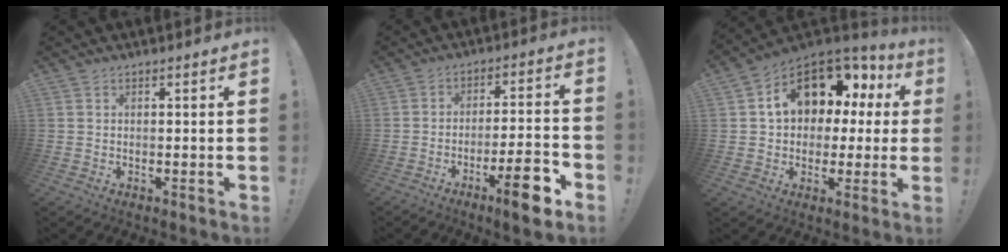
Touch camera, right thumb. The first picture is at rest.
{"total": 11.3, "force": [-6.6, 1.8, 9.1], "torque": [-0.115, 0.030, -0.107]}
{"total": 14.5, "force": [6.0, 10.0, 8.6], "torque": [-0.130, -0.031, 0.112]}